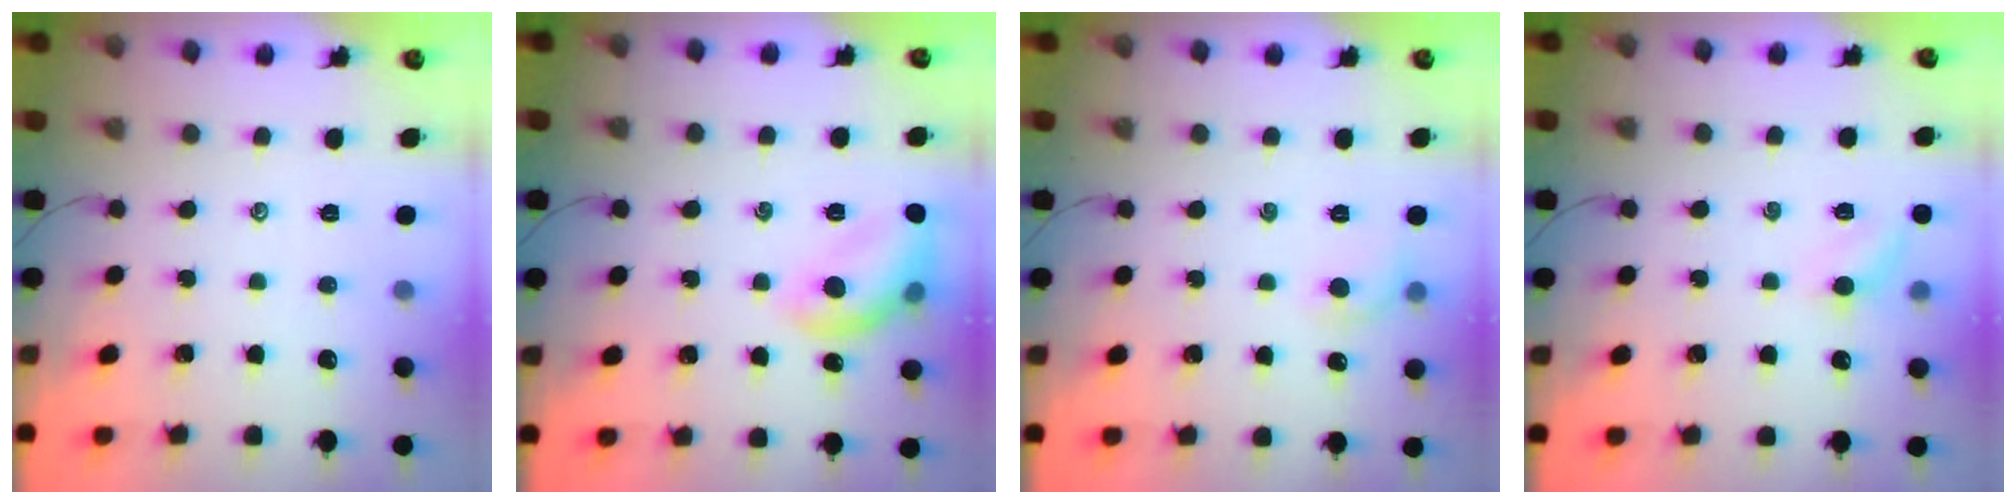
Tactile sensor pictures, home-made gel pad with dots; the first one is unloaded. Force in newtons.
{"total": 11.2, "press": 11.2, "slide": 0.1}
{"total": 5.7, "press": 5.6, "slide": 1.2}
{"total": 5.7, "press": 5.5, "slide": 1.5}